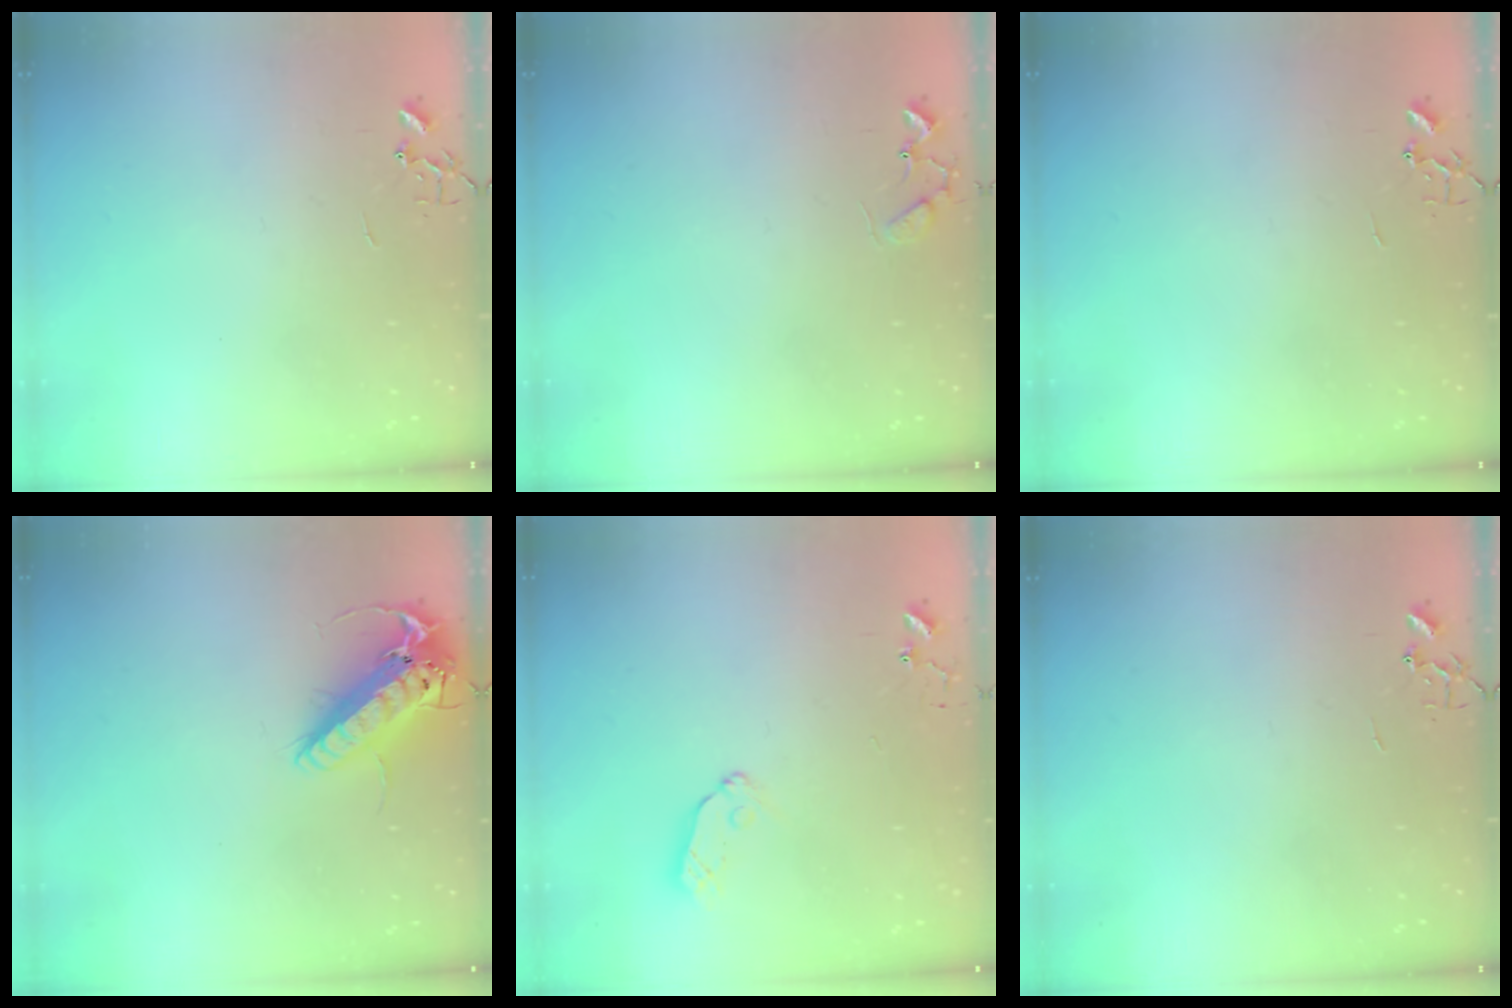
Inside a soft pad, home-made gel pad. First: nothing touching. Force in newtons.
{"total": 6.2, "press": 6.2, "slide": 0.4}
{"total": 0.0}
{"total": 16.7, "press": 16.4, "slide": 3.1}
{"total": 7.3, "press": 7.3, "slide": 0.4}
{"total": 0.0}